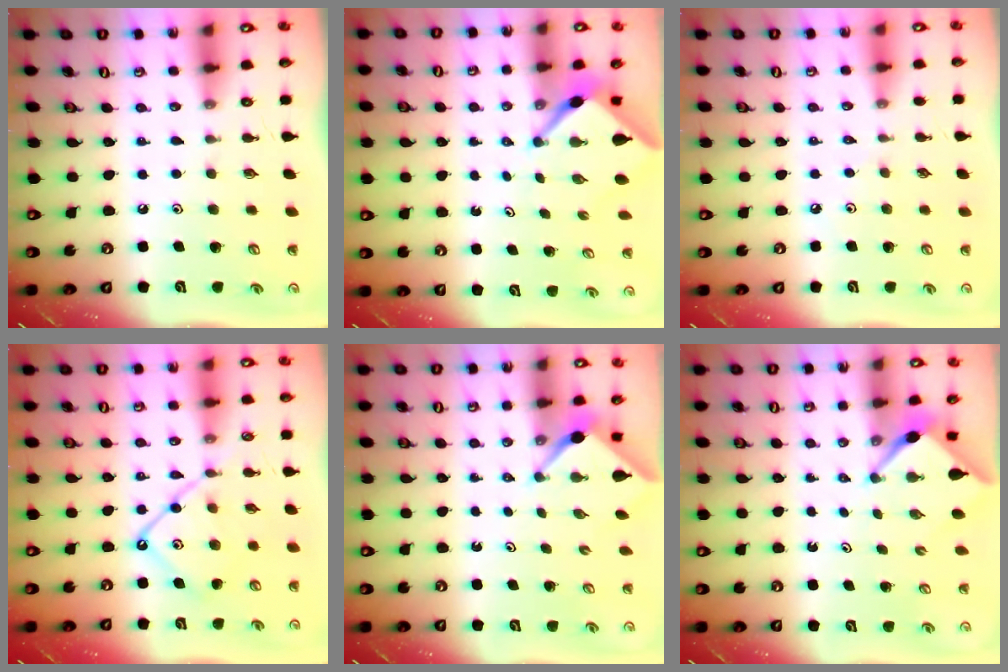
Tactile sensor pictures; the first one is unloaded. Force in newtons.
{"total": 3.3, "press": 3.3, "slide": 0.3}
{"total": 2.3, "press": 2.3, "slide": 0.4}
{"total": 11.0, "press": 11.0, "slide": 1.0}
{"total": 2.4, "press": 2.4, "slide": 0.3}
{"total": 2.4, "press": 2.4, "slide": 0.3}